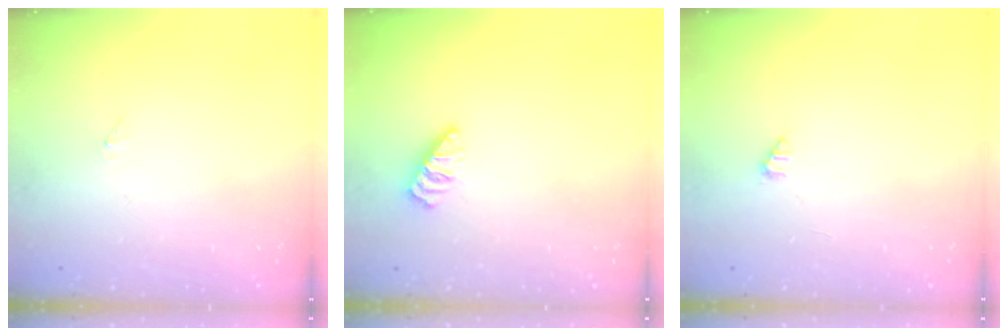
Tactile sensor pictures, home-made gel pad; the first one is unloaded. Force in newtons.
{"total": 0.0}
{"total": 1.0, "press": 1.0, "slide": 0.2}